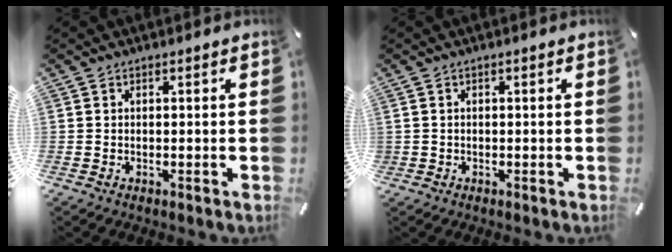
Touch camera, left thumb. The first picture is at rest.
{"total": 0.7, "force": [-0.2, 0.5, 0.4], "torque": [-0.008, 0.002, -0.005]}